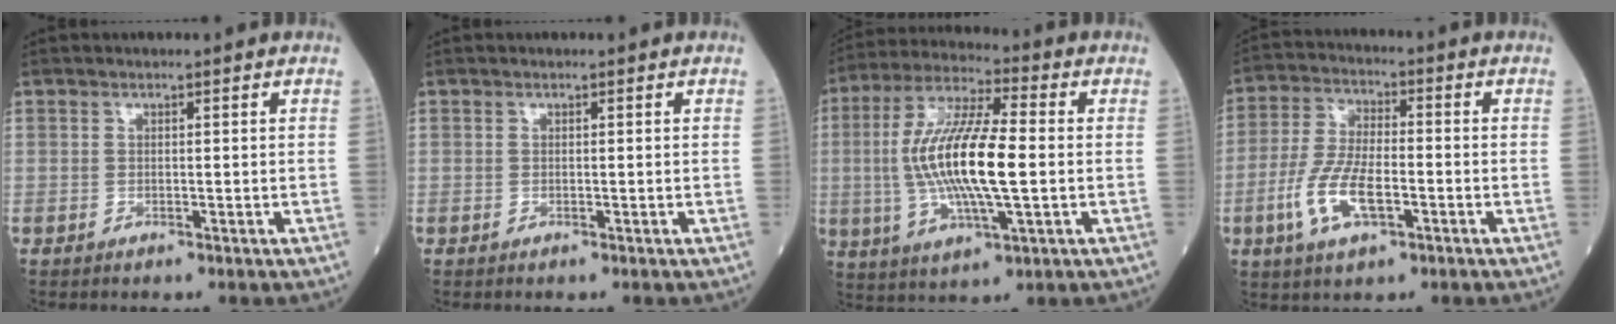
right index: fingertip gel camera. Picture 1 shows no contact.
{"total": 0.0}
{"total": 15.4, "force": [-0.7, 2.8, 15.1], "torque": [-0.307, 0.001, -0.013]}
{"total": 9.3, "force": [-3.2, 3.3, 8.1], "torque": [-0.176, -0.001, -0.061]}